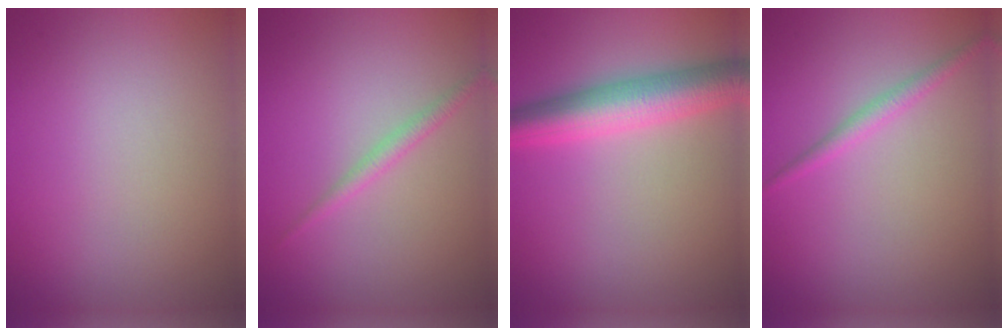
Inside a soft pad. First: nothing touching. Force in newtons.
{"total": 1.4, "press": 1.4, "slide": 0.0}
{"total": 6.0, "press": 6.0, "slide": 0.1}
{"total": 1.5, "press": 1.5, "slide": 0.0}